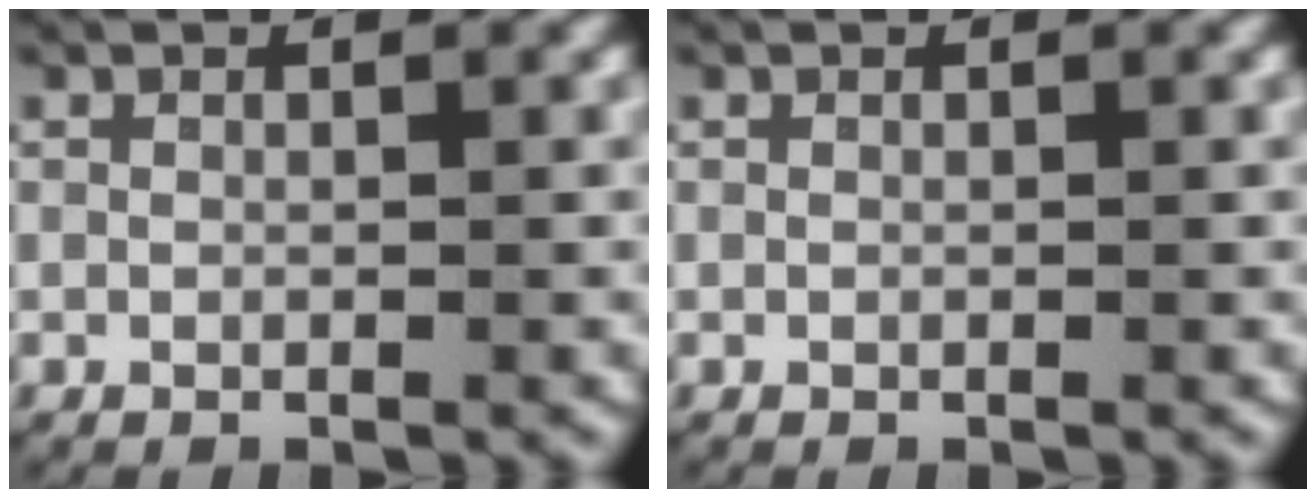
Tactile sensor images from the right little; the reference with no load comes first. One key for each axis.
{"total": 0.0}